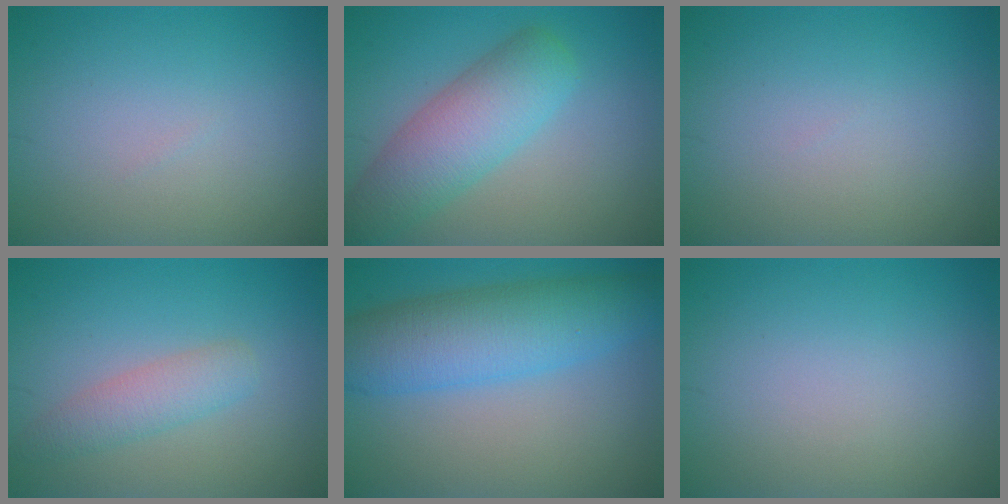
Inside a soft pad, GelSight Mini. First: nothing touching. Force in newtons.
{"total": 6.2, "press": 6.2, "slide": 0.2}
{"total": 0.0}
{"total": 2.7, "press": 2.7, "slide": 0.1}
{"total": 6.2, "press": 6.2, "slide": 0.1}
{"total": 0.0}